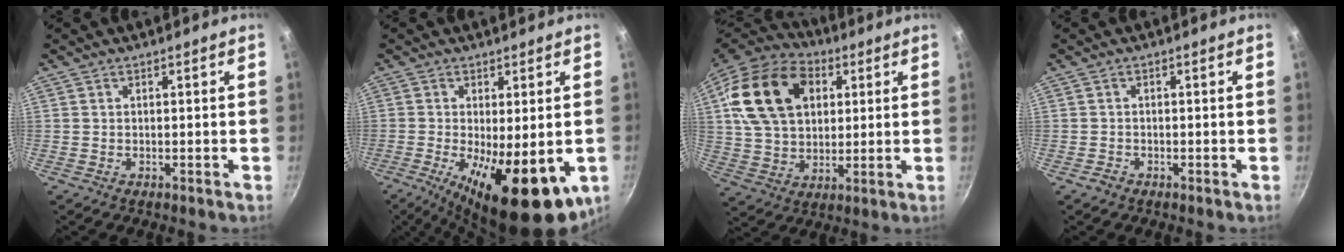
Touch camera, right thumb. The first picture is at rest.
{"total": 18.8, "force": [-6.5, 7.2, 16.2], "torque": [-0.211, -0.027, -0.078]}
{"total": 22.1, "force": [6.1, 15.3, 14.8], "torque": [-0.267, 0.013, 0.105]}
{"total": 1.1, "force": [-0.8, 0.8, 0.2], "torque": [-0.004, 0.002, -0.018]}